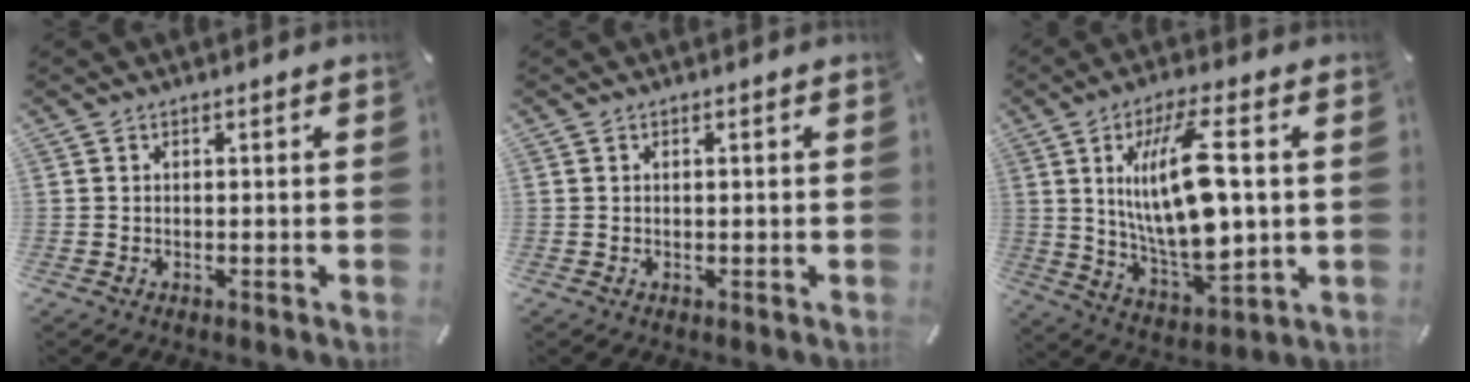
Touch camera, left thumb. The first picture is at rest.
{"total": 0.5, "force": [0.1, 0.1, 0.5], "torque": [-0.009, -0.001, 0.002]}
{"total": 18.6, "force": [3.6, 7.0, 16.8], "torque": [-0.335, -0.019, 0.050]}